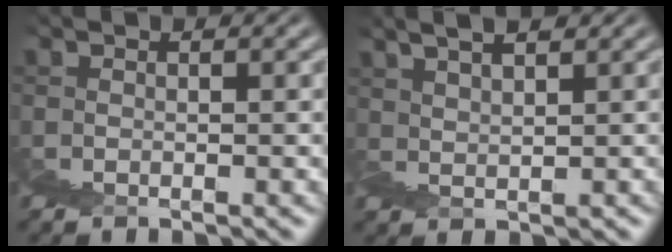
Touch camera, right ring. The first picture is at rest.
{"total": 2.7, "force": [2.2, -0.1, 1.5], "torque": [0.011, 0.030, 0.027]}